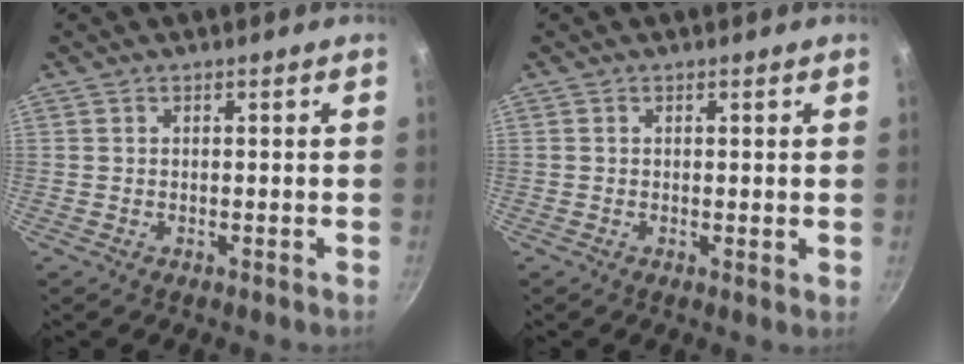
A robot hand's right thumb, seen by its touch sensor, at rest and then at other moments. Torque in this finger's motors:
{"motor_torque": [-0.20, 0.09, -0.17, 0.02, -0.03]}